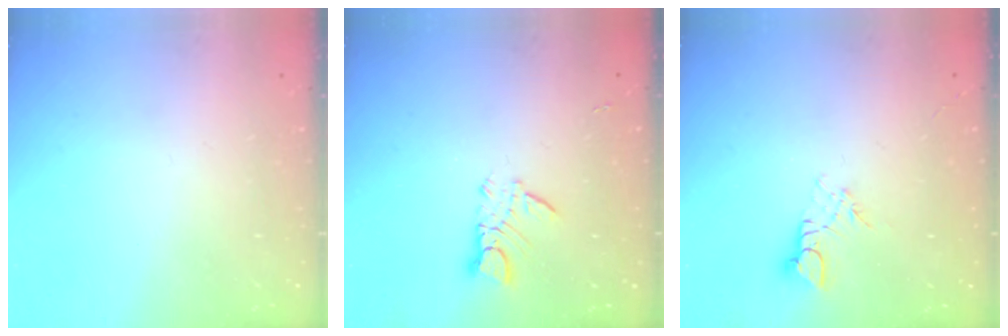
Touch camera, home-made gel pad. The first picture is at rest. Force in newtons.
{"total": 4.9, "press": 4.9, "slide": 0.4}
{"total": 2.8, "press": 2.8, "slide": 0.3}